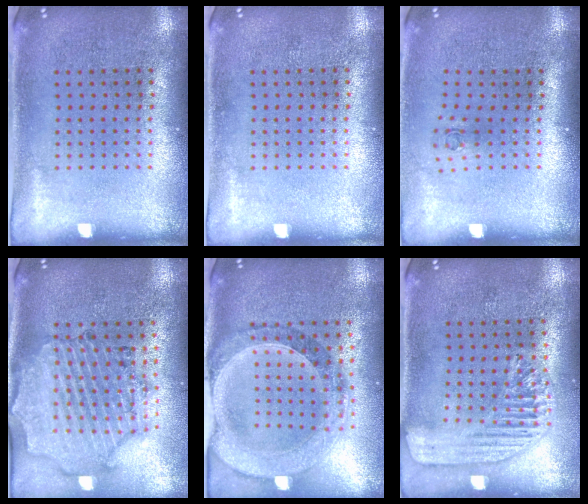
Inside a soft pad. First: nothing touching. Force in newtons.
{"total": 0.0}
{"total": 0.7, "press": 0.3, "slide": 0.6}
{"total": 1.7, "press": 1.7, "slide": 0.3}
{"total": 1.4, "press": 1.4, "slide": 0.3}
{"total": 1.6, "press": 1.5, "slide": 0.6}